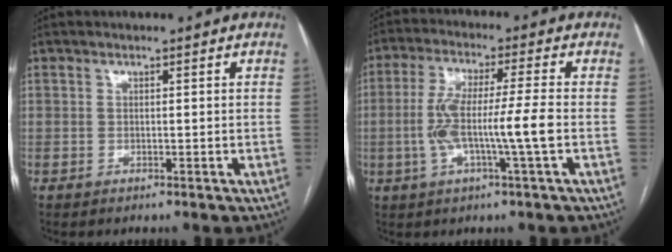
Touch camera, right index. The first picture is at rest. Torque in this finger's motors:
{"motor_torque": [1.43, -0.03, 0.40, 0.21]}